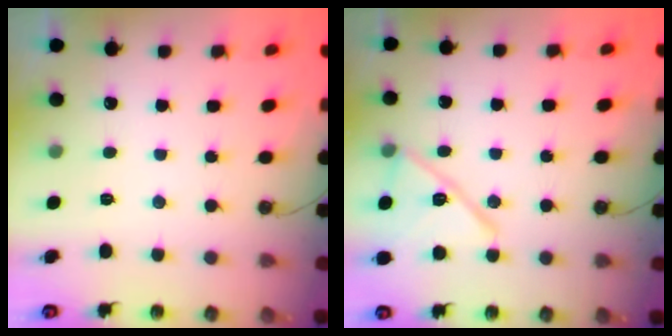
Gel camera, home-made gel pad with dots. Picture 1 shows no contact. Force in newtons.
{"total": 16.1, "press": 13.2, "slide": 9.3}